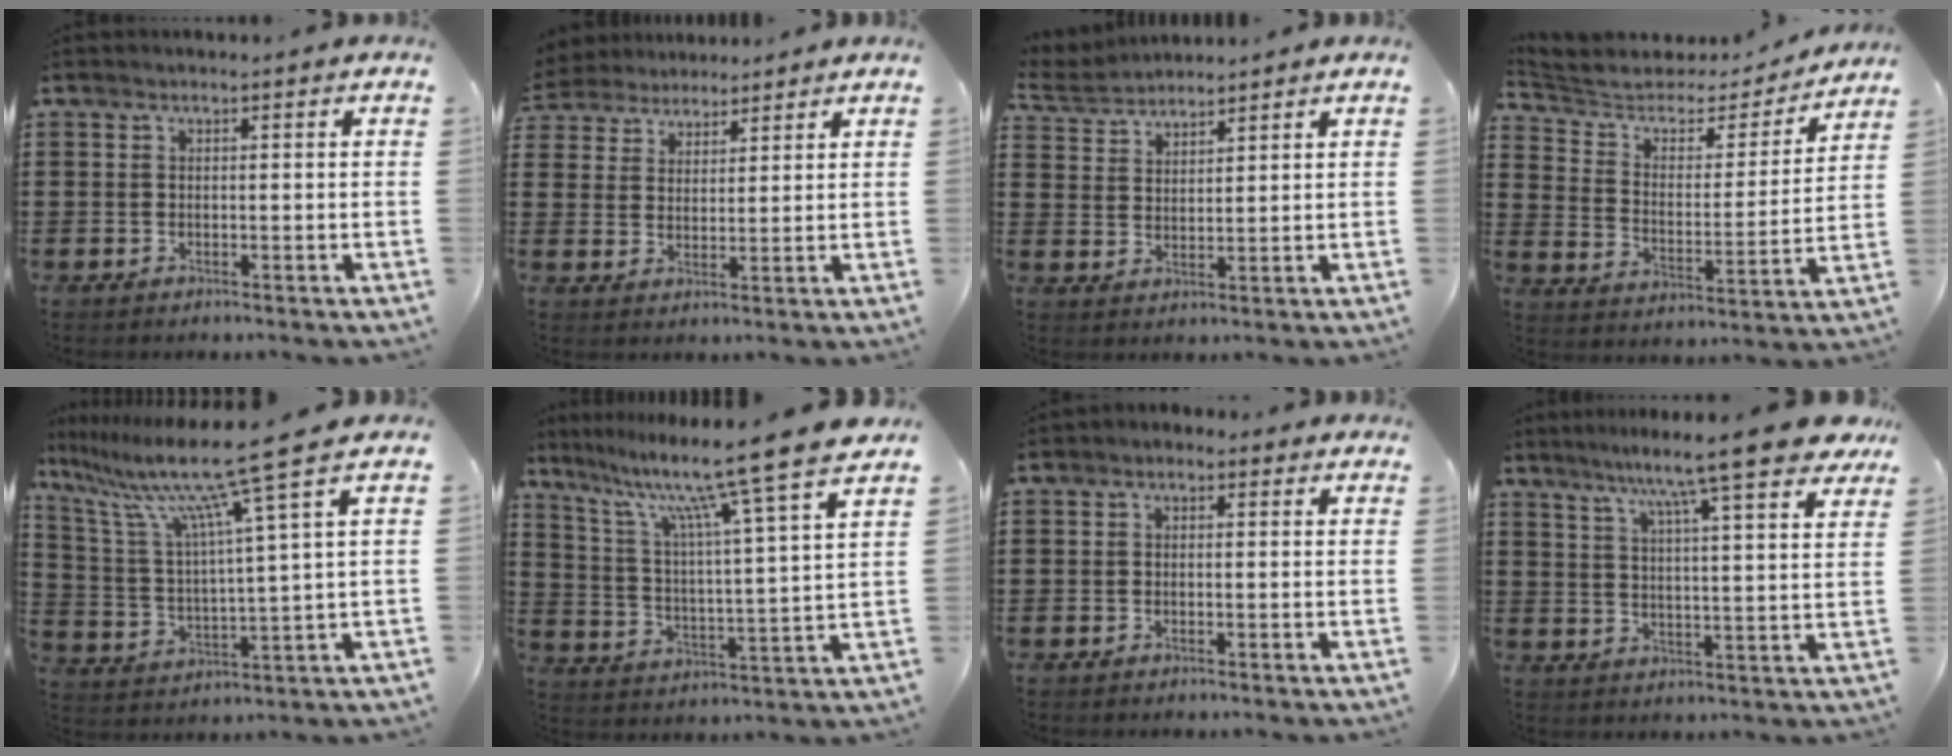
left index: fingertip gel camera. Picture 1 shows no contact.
{"total": 4.1, "force": [3.8, 1.7, -0.2], "torque": [-0.018, -0.008, 0.068]}
{"total": 4.4, "force": [4.2, 1.2, 0.6], "torque": [-0.031, -0.011, 0.078]}
{"total": 4.6, "force": [3.6, 2.4, 1.5], "torque": [-0.056, -0.024, 0.055]}
{"total": 12.3, "force": [9.1, -0.9, 8.2], "torque": [-0.194, -0.046, 0.143]}
{"total": 11.9, "force": [9.8, -1.3, 6.7], "torque": [-0.157, -0.066, 0.151]}
{"total": 0.9, "force": [-0.4, 0.7, 0.4], "torque": [-0.010, 0.003, -0.009]}
{"total": 10.5, "force": [8.7, -0.2, 5.9], "torque": [-0.128, -0.041, 0.142]}